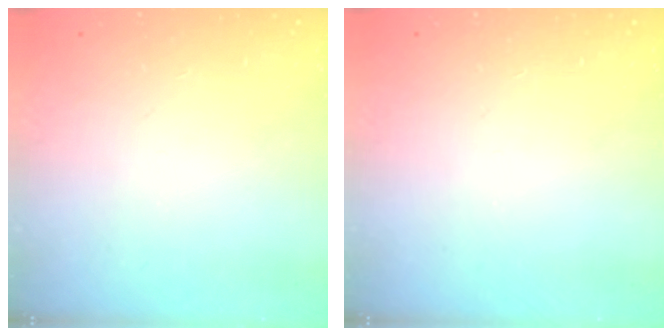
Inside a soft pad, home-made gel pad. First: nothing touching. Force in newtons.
{"total": 0.0}